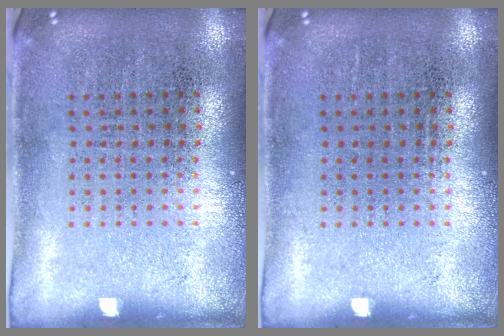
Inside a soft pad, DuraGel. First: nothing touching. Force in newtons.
{"total": 0.0}